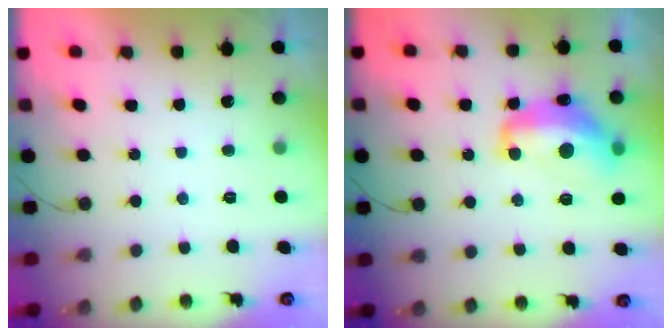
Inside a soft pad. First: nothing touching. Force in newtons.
{"total": 14.4, "press": 14.3, "slide": 1.1}